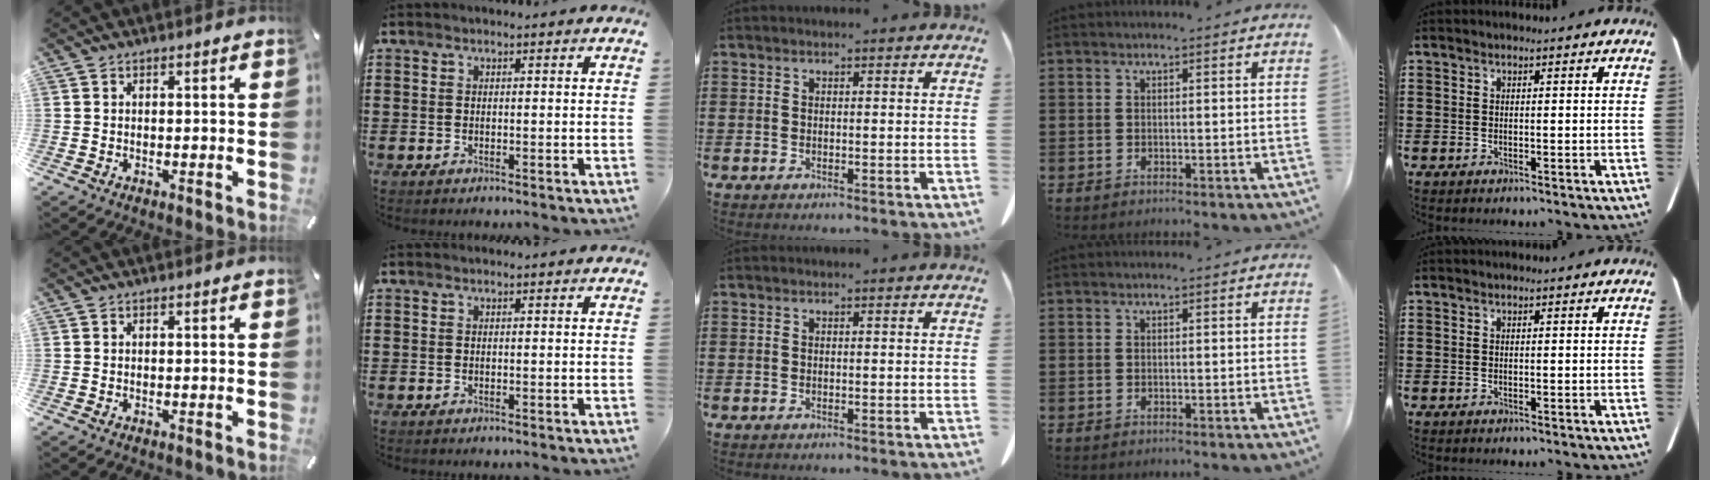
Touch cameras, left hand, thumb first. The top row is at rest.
{}